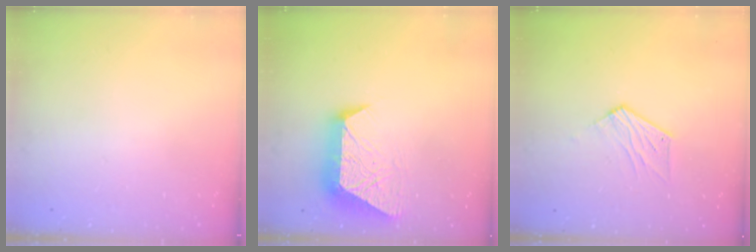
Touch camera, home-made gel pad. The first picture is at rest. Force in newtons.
{"total": 12.3, "press": 12.2, "slide": 1.1}
{"total": 6.6, "press": 6.5, "slide": 0.4}